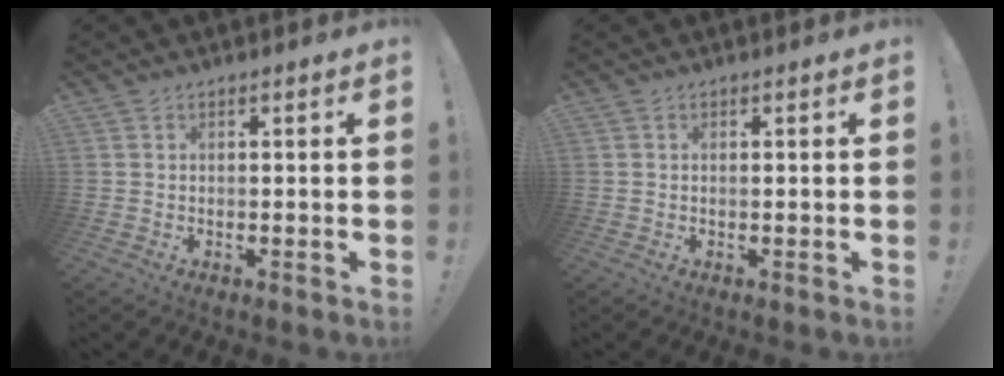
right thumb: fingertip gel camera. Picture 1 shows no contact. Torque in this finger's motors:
{"motor_torque": [-0.09, -0.29, -0.11, 0.19, 0.00]}